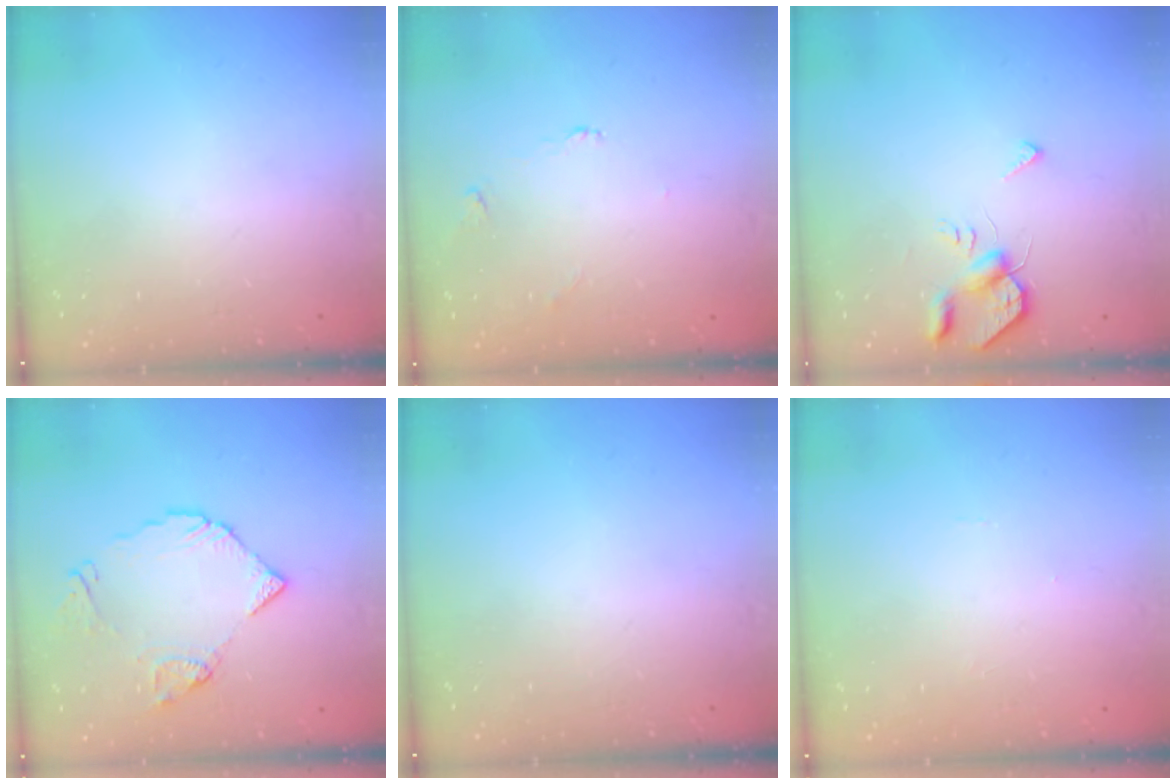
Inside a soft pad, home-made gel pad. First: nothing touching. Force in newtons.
{"total": 2.2, "press": 2.2, "slide": 0.4}
{"total": 5.7, "press": 5.7, "slide": 0.6}
{"total": 11.2, "press": 11.2, "slide": 1.3}
{"total": 0.0}
{"total": 0.0}